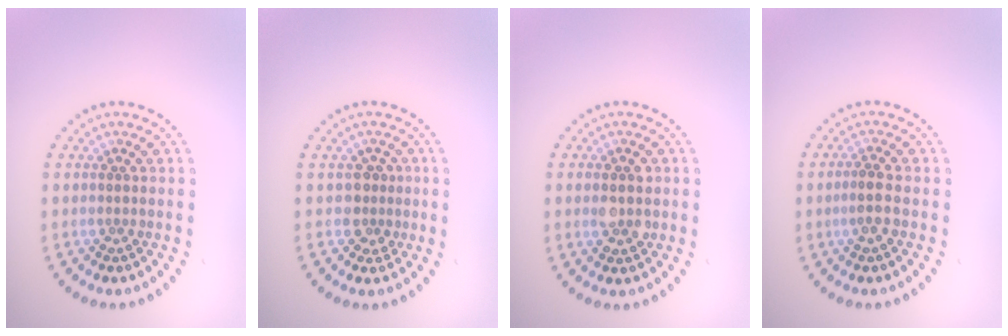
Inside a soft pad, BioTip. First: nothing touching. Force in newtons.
{"total": 2.0, "press": 1.6, "slide": 1.2}
{"total": 2.7, "press": 2.7, "slide": 0.3}
{"total": 1.9, "press": 1.8, "slide": 0.7}